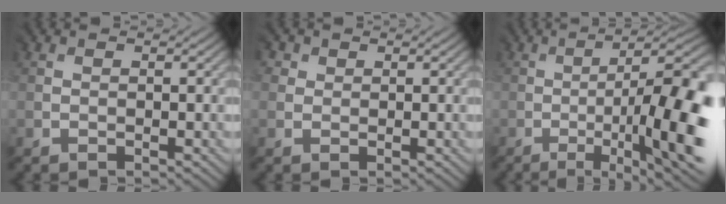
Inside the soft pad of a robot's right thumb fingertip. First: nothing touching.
{"total": 2.5, "force": [1.0, 2.2, 0.5], "torque": [-0.020, 0.007, 0.009]}
{"total": 16.3, "force": [-4.5, 4.4, 15.1], "torque": [-0.186, -0.011, -0.058]}